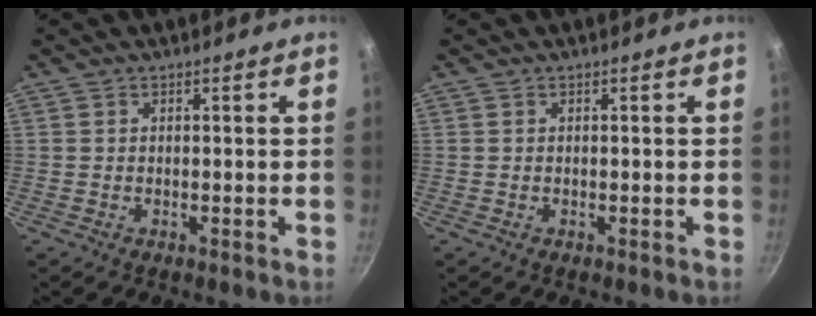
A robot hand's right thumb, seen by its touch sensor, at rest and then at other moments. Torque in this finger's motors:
{"motor_torque": [-0.30, 0.30, -0.17, 0.17, 0.02]}